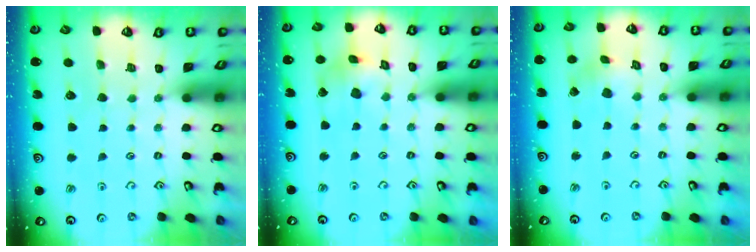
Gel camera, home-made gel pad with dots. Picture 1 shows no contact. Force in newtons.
{"total": 8.8, "press": 8.7, "slide": 1.1}
{"total": 2.2, "press": 2.2, "slide": 0.3}